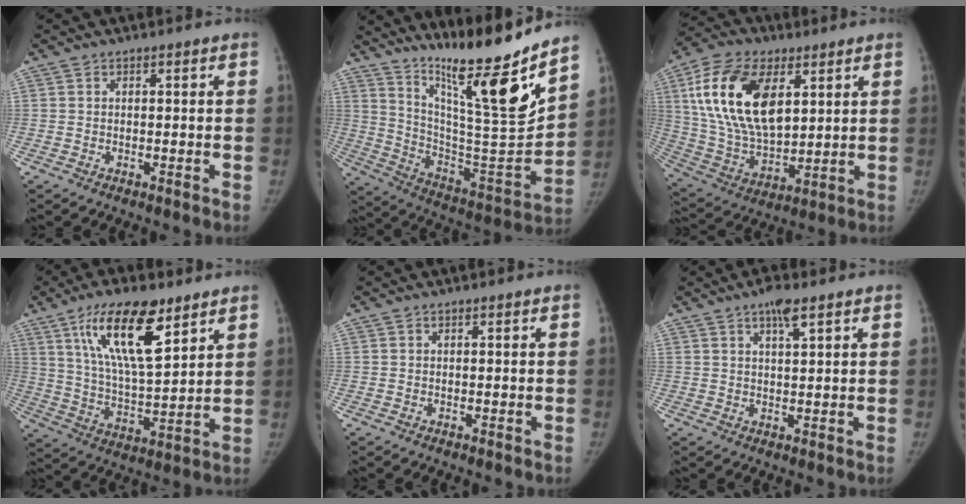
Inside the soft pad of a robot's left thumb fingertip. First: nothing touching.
{"total": 23.1, "force": [17.6, 1.2, 14.9], "torque": [-0.205, -0.124, 0.305]}
{"total": 21.1, "force": [7.0, 11.6, 16.2], "torque": [-0.290, -0.020, 0.129]}
{"total": 16.7, "force": [9.3, 5.5, 12.6], "torque": [-0.195, -0.046, 0.172]}
{"total": 0.0}
{"total": 4.1, "force": [2.5, 1.0, 3.1], "torque": [-0.051, -0.008, 0.043]}